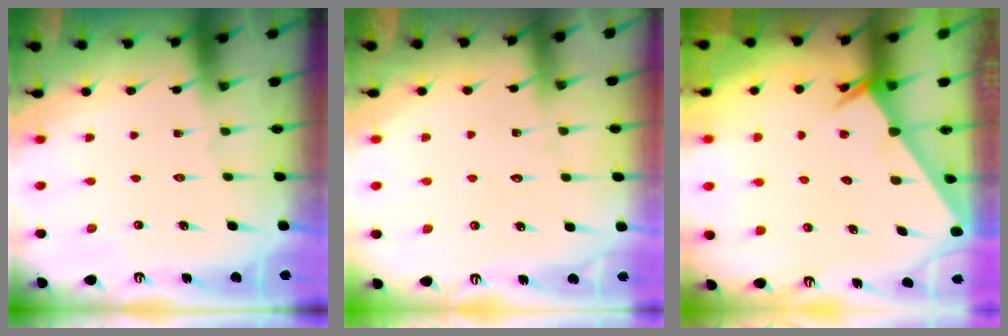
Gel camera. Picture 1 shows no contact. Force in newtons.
{"total": 3.0, "press": 3.0, "slide": 0.3}
{"total": 2.6, "press": 2.6, "slide": 0.0}